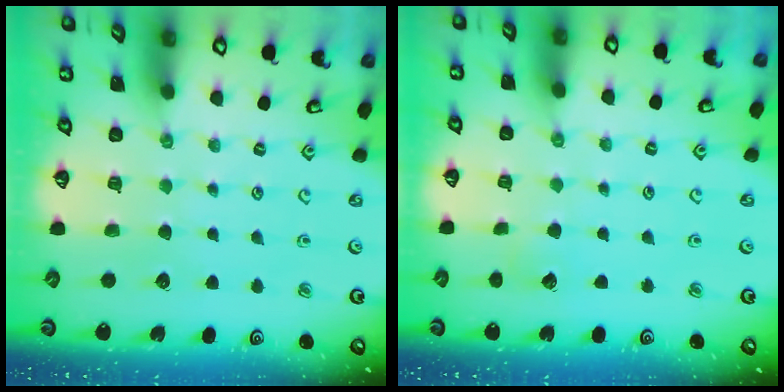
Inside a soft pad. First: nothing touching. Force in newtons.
{"total": 2.9, "press": 2.9, "slide": 0.2}